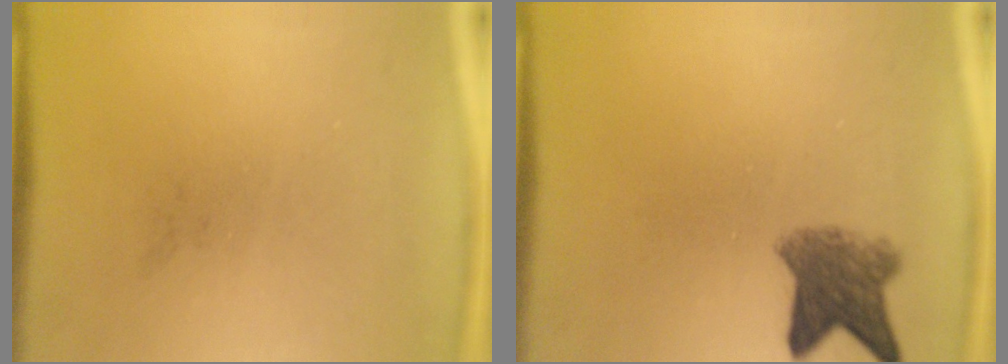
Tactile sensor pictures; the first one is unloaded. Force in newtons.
{"total": 5.3}